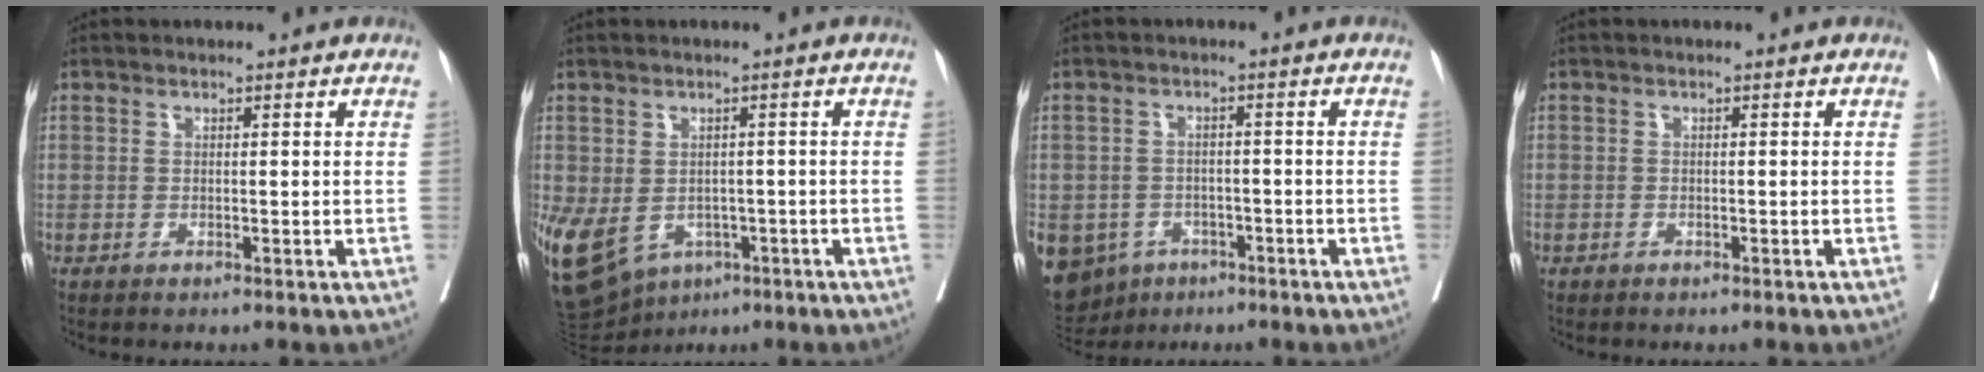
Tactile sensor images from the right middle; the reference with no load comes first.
{"total": 16.2, "force": [-7.0, 11.7, 8.9], "torque": [-0.218, -0.011, -0.091]}
{"total": 13.3, "force": [-6.8, 10.6, 4.3], "torque": [-0.127, 0.000, -0.089]}
{"total": 0.8, "force": [-0.4, 0.7, -0.1], "torque": [-0.004, 0.006, -0.009]}